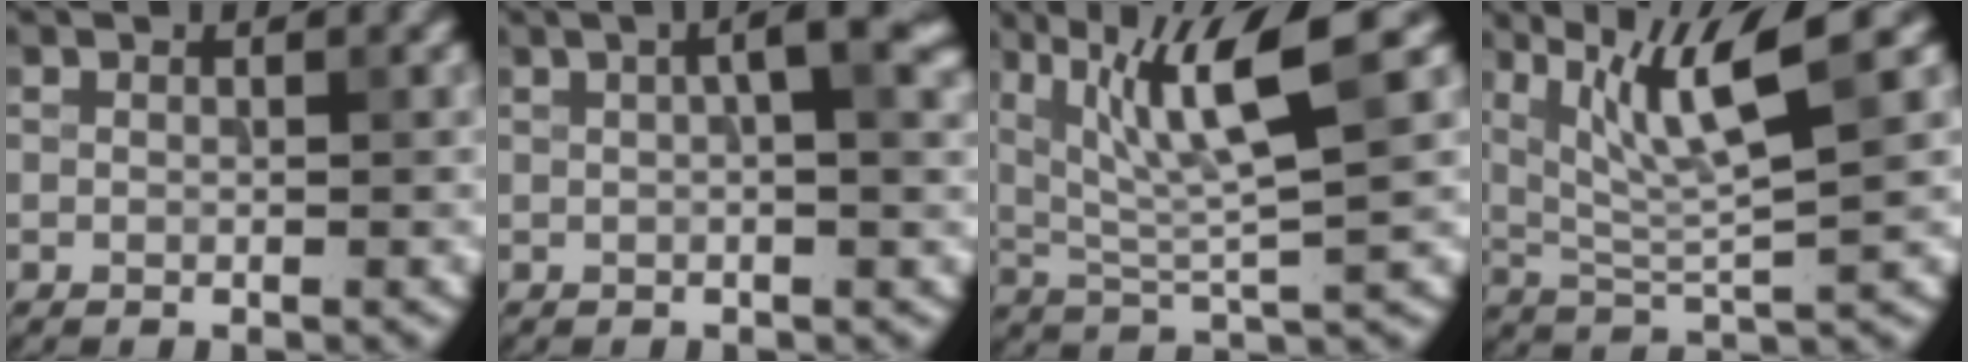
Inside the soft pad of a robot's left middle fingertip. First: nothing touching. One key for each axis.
{"total": 4.5, "fx": 1.3, "fy": 1.1, "fz": 4.2, "tx": -0.057, "ty": 0.012, "tz": 0.017}
{"total": 8.2, "fx": 3.5, "fy": 1.5, "fz": 7.3, "tx": -0.136, "ty": 0.007, "tz": 0.066}
{"total": 7.1, "fx": 3.2, "fy": 1.2, "fz": 6.1, "tx": -0.118, "ty": 0.003, "tz": 0.065}